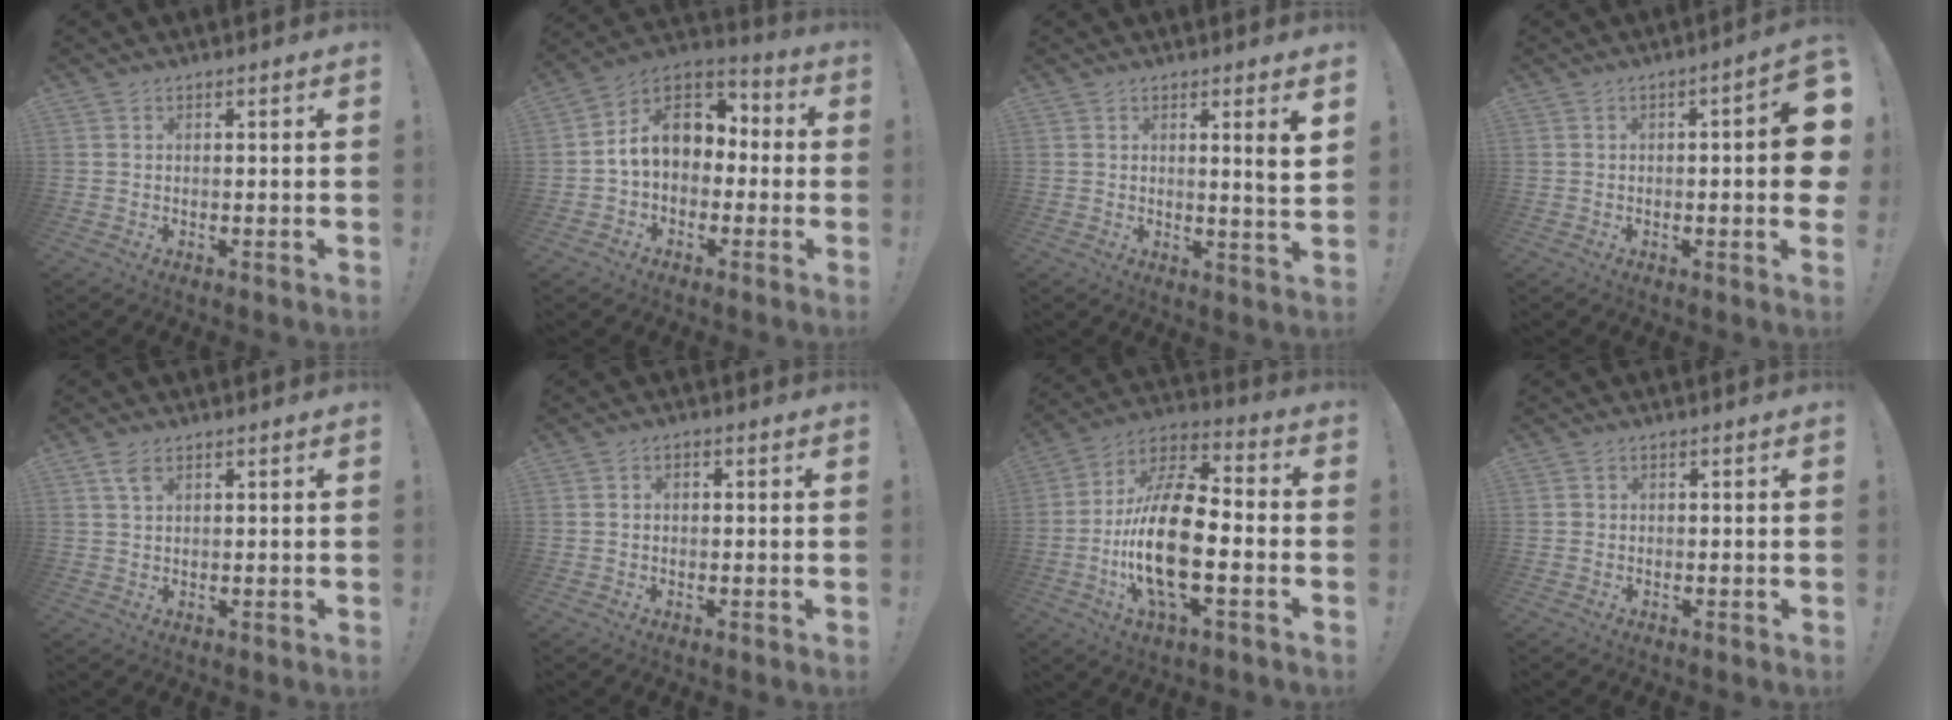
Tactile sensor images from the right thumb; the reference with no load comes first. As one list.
[{"total": 11.9, "force": [1.5, 9.3, 7.3], "torque": [-0.098, 0.008, 0.036]}, {"total": 5.3, "force": [2.2, -0.8, 4.8], "torque": [-0.060, -0.023, 0.028]}, {"total": 8.4, "force": [-0.1, 1.2, 8.3], "torque": [-0.112, -0.002, 0.000]}, {"total": 3.5, "force": [1.8, 1.7, 2.5], "torque": [-0.044, -0.002, 0.032]}, {"total": 1.3, "force": [-0.6, 0.8, 0.8], "torque": [-0.015, 0.004, -0.011]}, {"total": 21.8, "force": [-4.4, 9.3, 19.2], "torque": [-0.397, 0.016, -0.074]}, {"total": 0.8, "force": [-0.3, 0.7, 0.1], "torque": [-0.009, 0.004, -0.003]}]